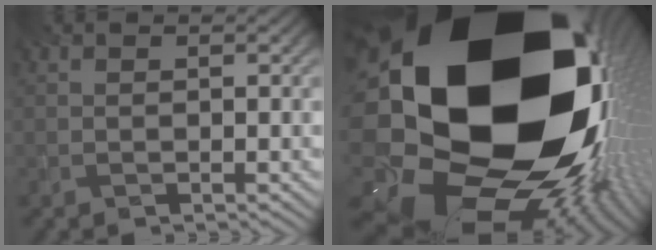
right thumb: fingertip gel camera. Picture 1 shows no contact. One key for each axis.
{"total": 24.1, "fx": 2.3, "fy": 18.1, "fz": 15.8, "tx": -0.281, "ty": -0.090, "tz": 0.002}